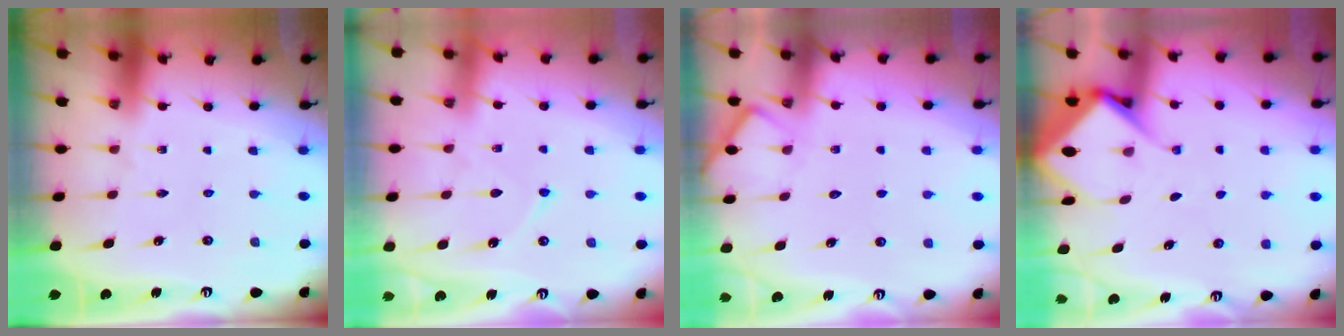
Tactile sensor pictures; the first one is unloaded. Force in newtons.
{"total": 5.8, "press": 5.8, "slide": 0.7}
{"total": 5.0, "press": 5.0, "slide": 0.6}
{"total": 7.4, "press": 7.3, "slide": 0.8}